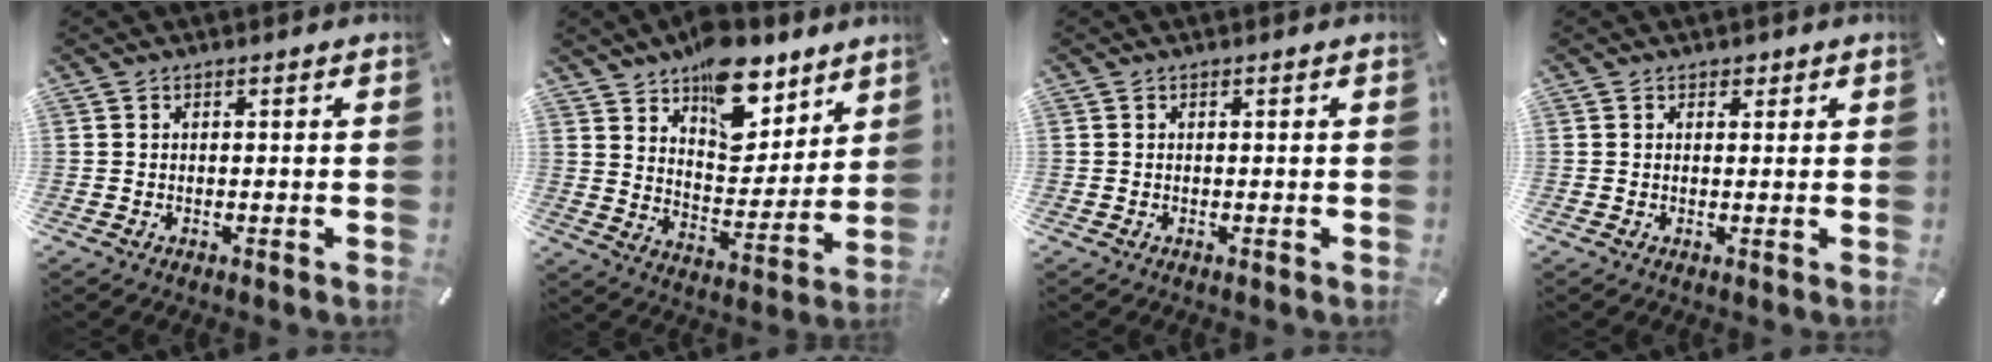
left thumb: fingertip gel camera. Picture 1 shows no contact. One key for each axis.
{"total": 15.7, "fx": 11.1, "fy": 8.1, "fz": 7.5, "tx": -0.097, "ty": -0.083, "tz": 0.198}
{"total": 0.0}
{"total": 1.3, "fx": 0.7, "fy": 1.1, "fz": 0.2, "tx": 0.001, "ty": 0.000, "tz": 0.012}